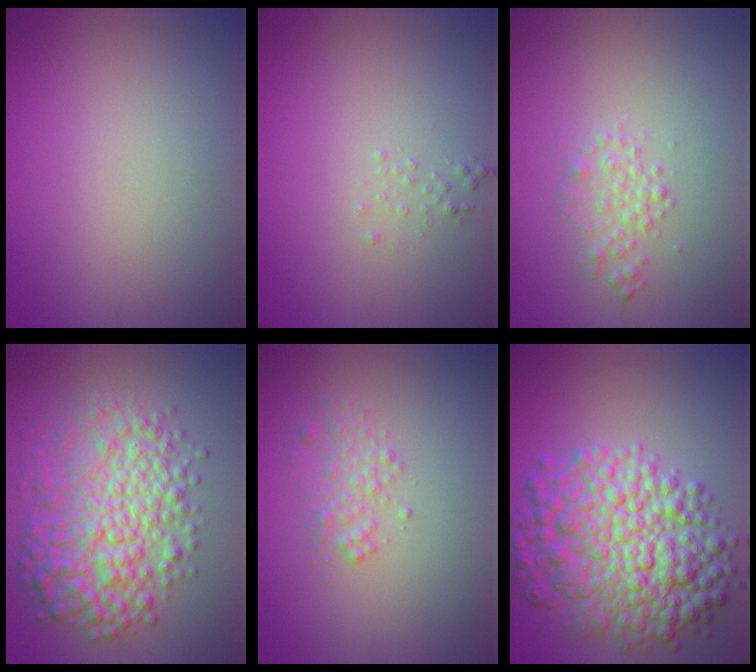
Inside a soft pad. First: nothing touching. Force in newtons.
{"total": 0.7, "press": 0.6, "slide": 0.1}
{"total": 1.9, "press": 1.9, "slide": 0.0}
{"total": 7.9, "press": 7.9, "slide": 0.1}
{"total": 1.6, "press": 1.6, "slide": 0.1}
{"total": 10.7, "press": 10.7, "slide": 0.1}